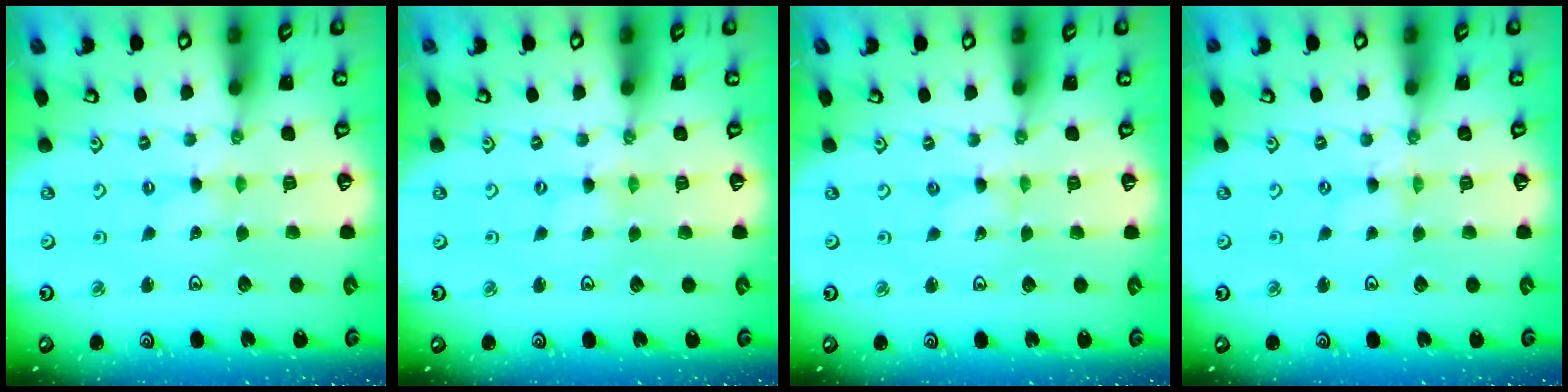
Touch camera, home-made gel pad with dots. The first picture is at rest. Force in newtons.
{"total": 0.0}
{"total": 0.0}
{"total": 0.0}